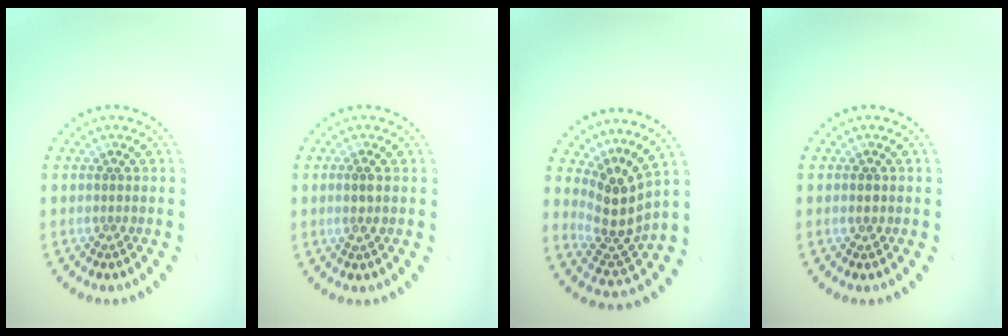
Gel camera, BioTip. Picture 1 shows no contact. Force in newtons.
{"total": 1.1, "press": 0.9, "slide": 0.7}
{"total": 3.6, "press": 2.7, "slide": 2.5}
{"total": 1.2, "press": 1.2, "slide": 0.1}